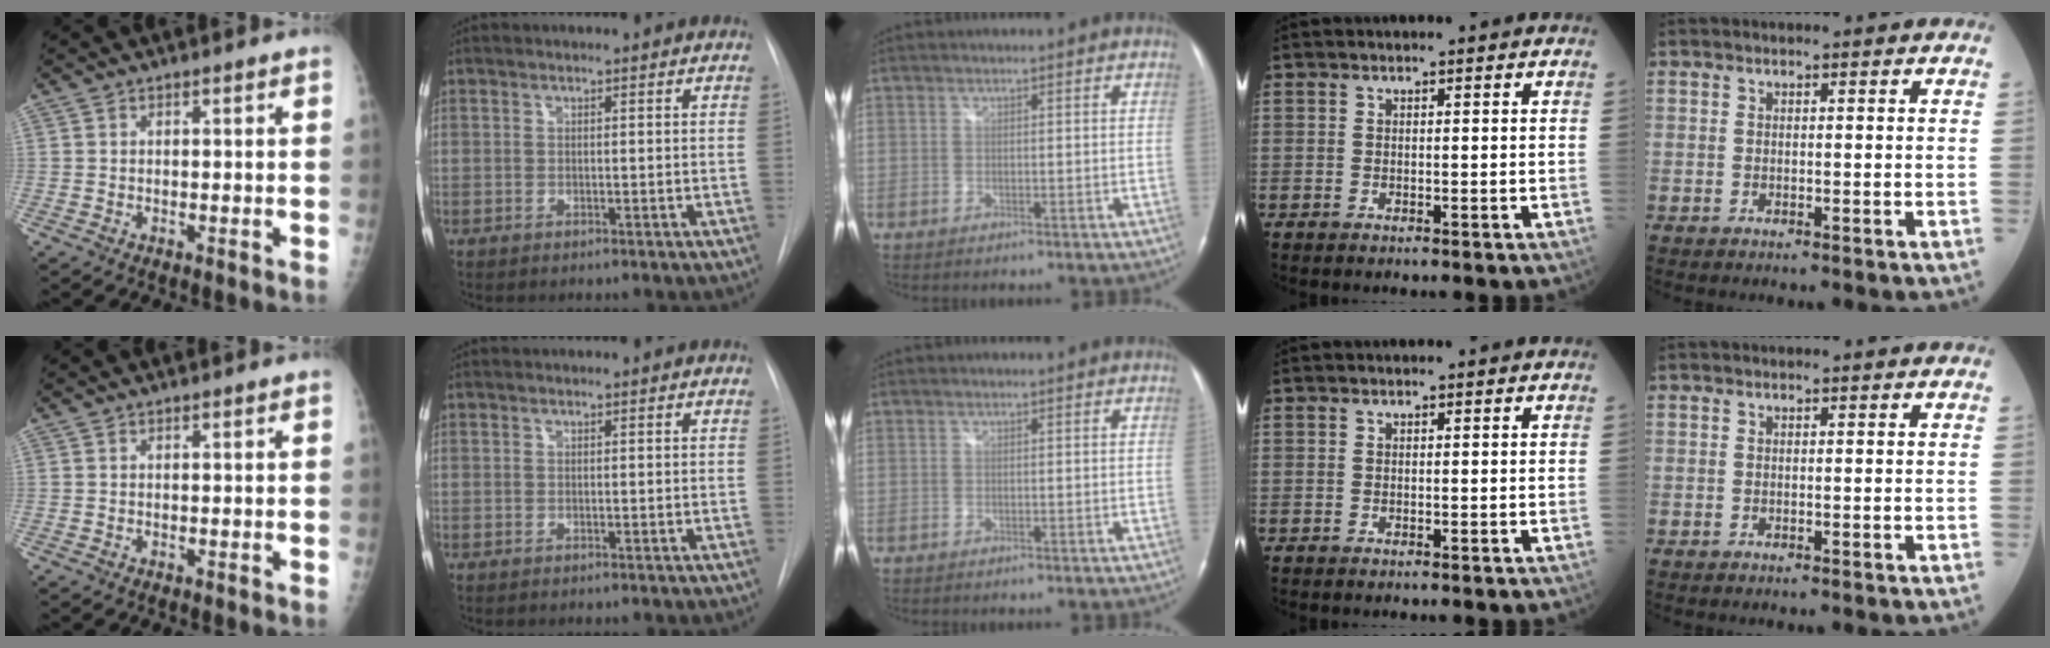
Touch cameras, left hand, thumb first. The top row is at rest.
{}